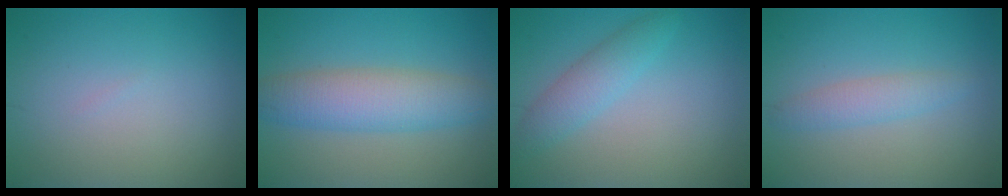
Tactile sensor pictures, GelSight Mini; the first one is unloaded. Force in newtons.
{"total": 5.6, "press": 5.6, "slide": 0.1}
{"total": 2.8, "press": 2.8, "slide": 0.2}
{"total": 2.1, "press": 2.1, "slide": 0.1}